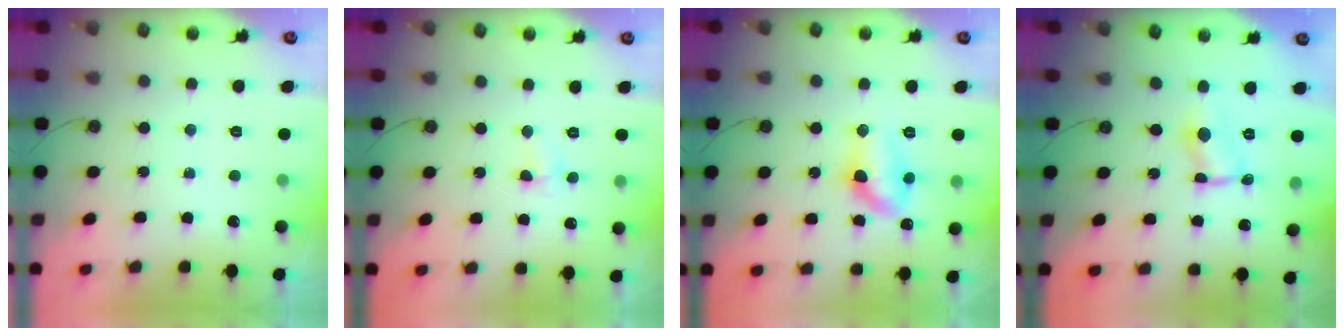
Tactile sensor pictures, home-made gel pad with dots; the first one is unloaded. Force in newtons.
{"total": 4.4, "press": 4.4, "slide": 0.6}
{"total": 10.9, "press": 10.9, "slide": 0.8}
{"total": 1.6, "press": 1.5, "slide": 0.1}